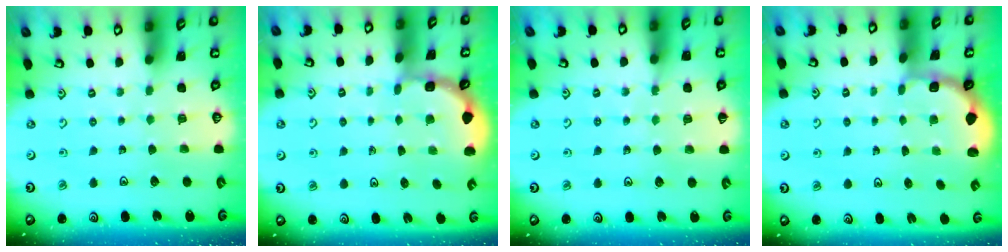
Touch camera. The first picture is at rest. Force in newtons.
{"total": 1.9, "press": 1.9, "slide": 0.1}
{"total": 4.2, "press": 4.0, "slide": 1.4}
{"total": 1.8, "press": 1.7, "slide": 0.7}